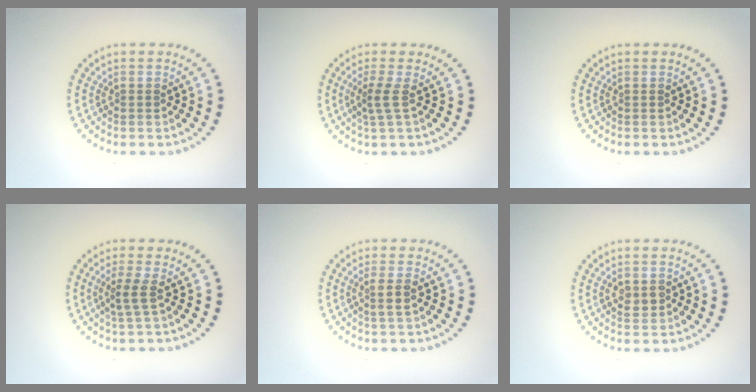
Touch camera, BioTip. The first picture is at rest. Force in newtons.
{"total": 1.8, "press": 1.2, "slide": 1.4}
{"total": 0.0}
{"total": 2.1, "press": 1.4, "slide": 1.5}
{"total": 1.6, "press": 1.3, "slide": 0.9}
{"total": 1.5, "press": 1.5, "slide": 0.1}